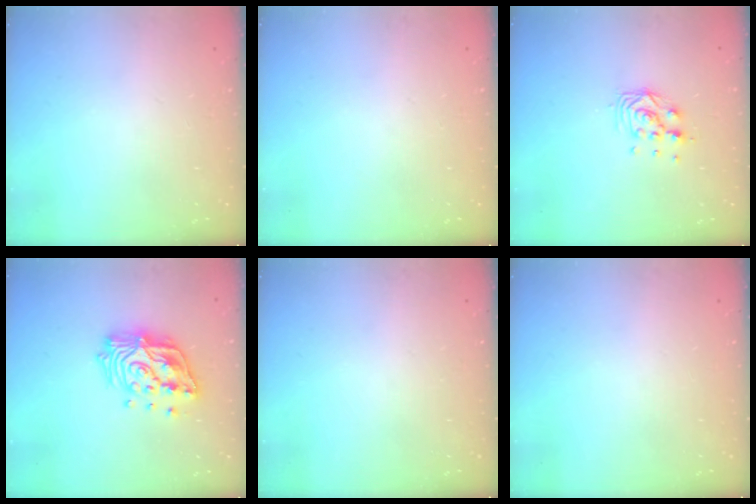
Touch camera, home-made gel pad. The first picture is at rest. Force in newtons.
{"total": 0.0}
{"total": 8.4, "press": 8.3, "slide": 0.8}
{"total": 17.0, "press": 16.8, "slide": 2.2}
{"total": 0.0}
{"total": 0.0}